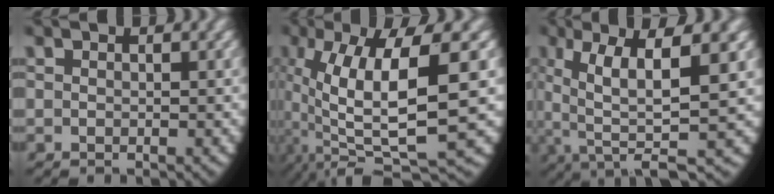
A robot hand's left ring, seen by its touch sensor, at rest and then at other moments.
{"total": 11.6, "force": [0.5, 5.5, 10.2], "torque": [-0.195, -0.020, 0.025]}
{"total": 8.4, "force": [0.8, 3.3, 7.7], "torque": [-0.133, -0.009, 0.025]}